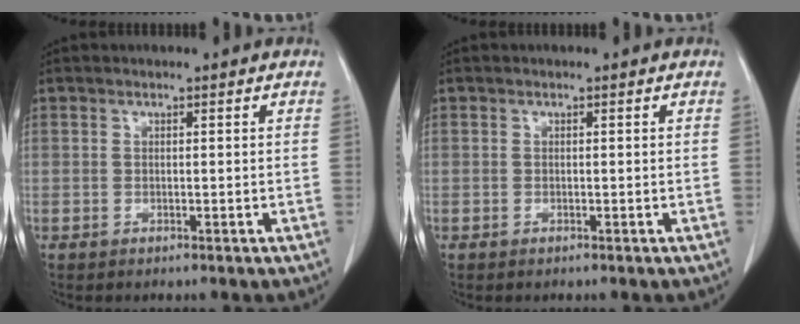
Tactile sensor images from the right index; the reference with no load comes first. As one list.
[{"total": 0.0}]